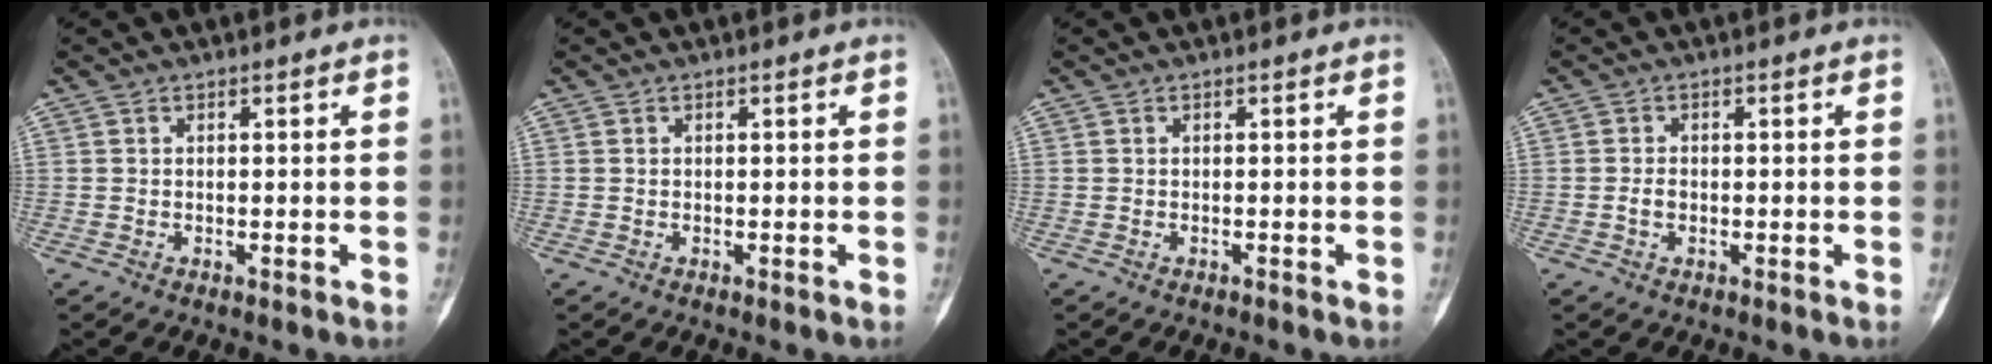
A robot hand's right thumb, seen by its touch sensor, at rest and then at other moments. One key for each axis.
{"total": 0.0}
{"total": 0.0}
{"total": 1.7, "fx": -0.4, "fy": 1.1, "fz": 1.2, "tx": -0.023, "ty": 0.004, "tz": -0.008}